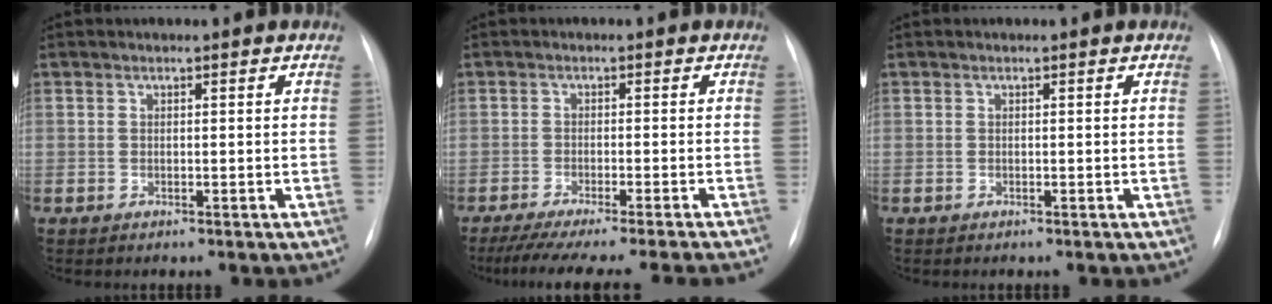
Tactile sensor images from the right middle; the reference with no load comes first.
{"total": 16.0, "force": [-14.4, -1.0, 7.1], "torque": [-0.095, -0.041, -0.202]}
{"total": 0.0}